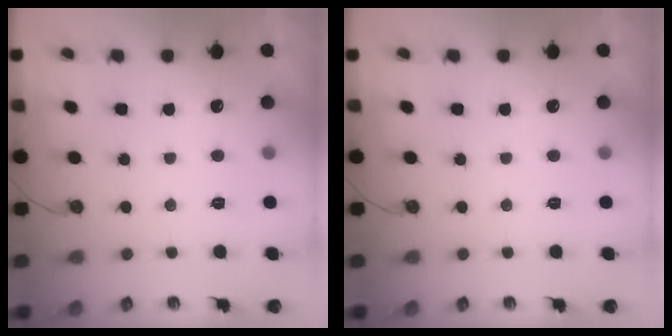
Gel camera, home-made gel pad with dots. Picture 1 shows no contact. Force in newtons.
{"total": 0.0}